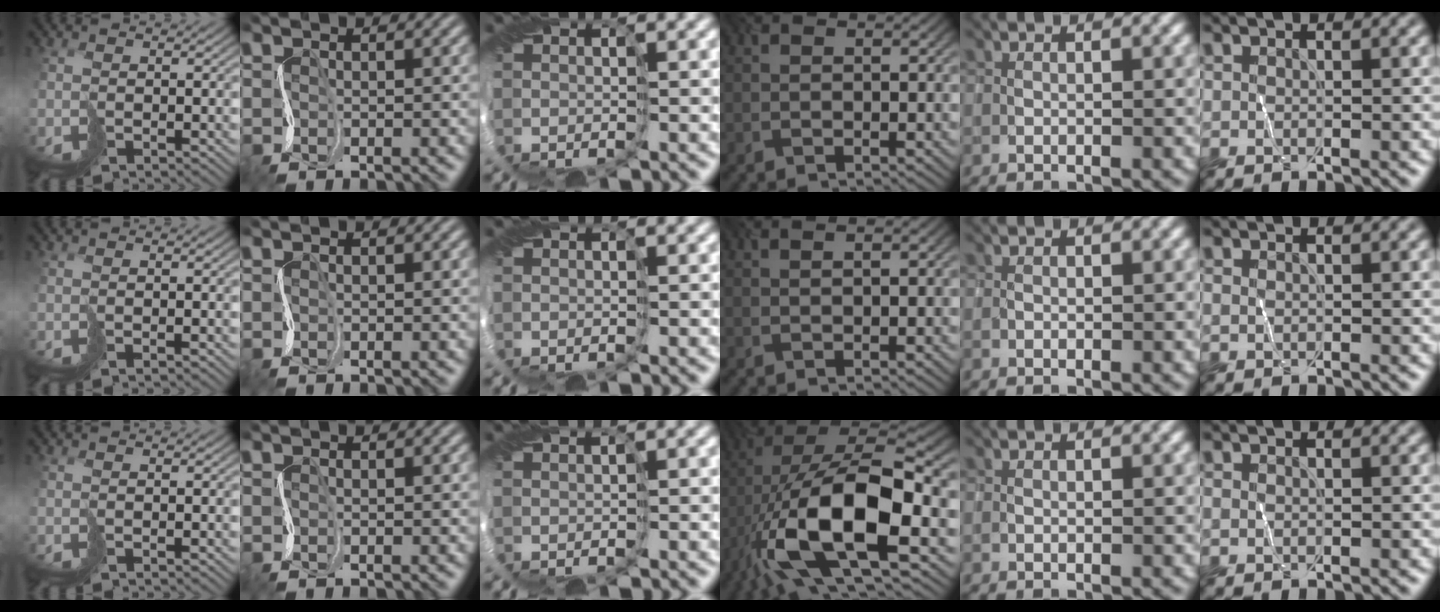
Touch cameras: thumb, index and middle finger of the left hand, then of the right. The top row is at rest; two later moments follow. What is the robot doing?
{"motion": "cut", "object": "receipt paper"}